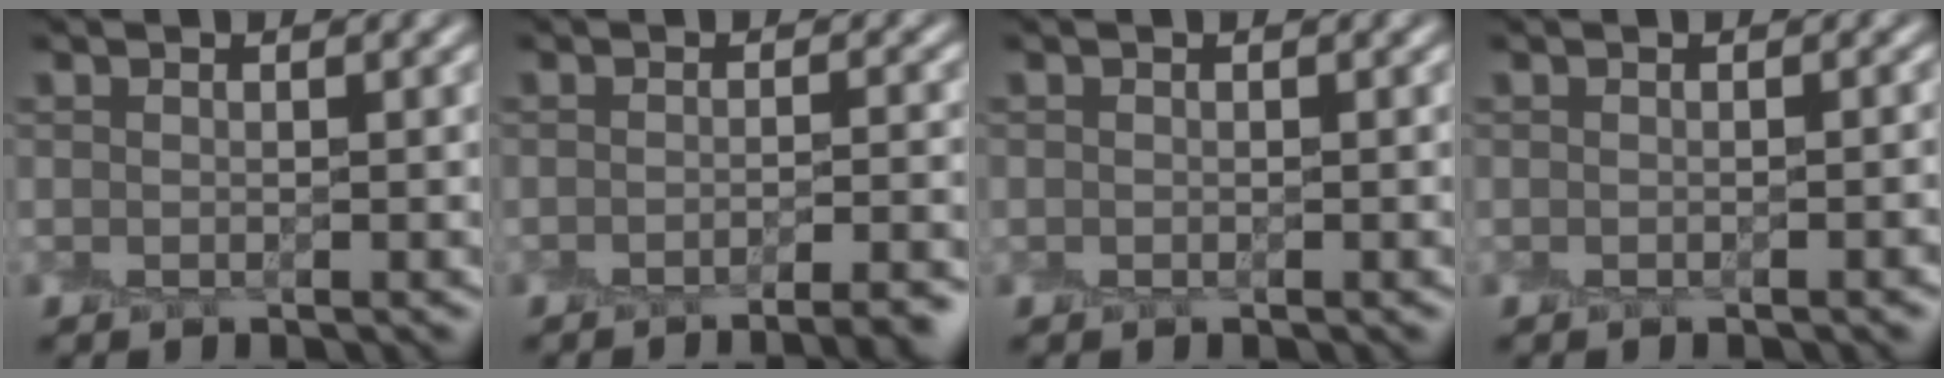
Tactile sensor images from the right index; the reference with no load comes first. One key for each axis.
{"total": 4.2, "fx": -3.4, "fy": 0.7, "fz": 2.4, "tx": -0.025, "ty": -0.008, "tz": -0.041}
{"total": 0.0}
{"total": 1.3, "fx": -1.0, "fy": 0.2, "fz": 0.9, "tx": -0.008, "ty": -0.003, "tz": -0.012}